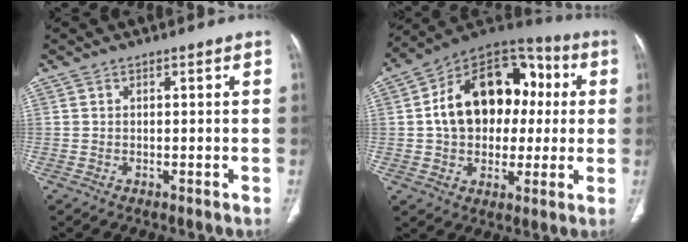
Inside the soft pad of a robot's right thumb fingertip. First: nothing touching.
{"total": 21.6, "force": [2.1, 15.2, 15.2], "torque": [-0.207, 0.034, 0.032]}